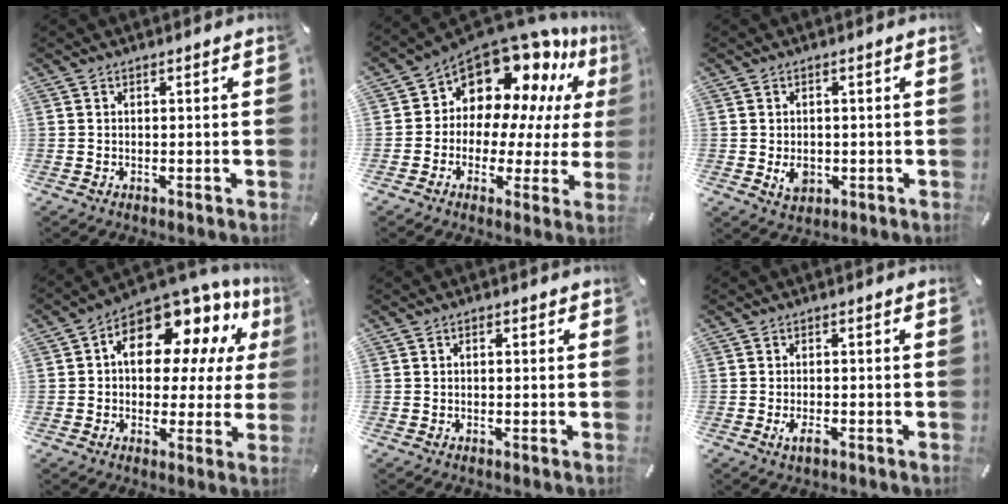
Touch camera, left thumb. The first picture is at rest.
{"total": 14.8, "force": [10.4, 8.9, 5.5], "torque": [-0.103, -0.101, 0.183]}
{"total": 4.0, "force": [-0.8, 3.2, 2.3], "torque": [-0.029, -0.004, -0.015]}
{"total": 14.3, "force": [6.8, 8.5, 9.3], "torque": [-0.147, -0.050, 0.123]}
{"total": 0.9, "force": [0.0, 0.8, 0.4], "torque": [-0.009, 0.007, -0.001]}
{"total": 2.8, "force": [-1.2, 1.2, 2.2], "torque": [-0.050, 0.000, -0.026]}